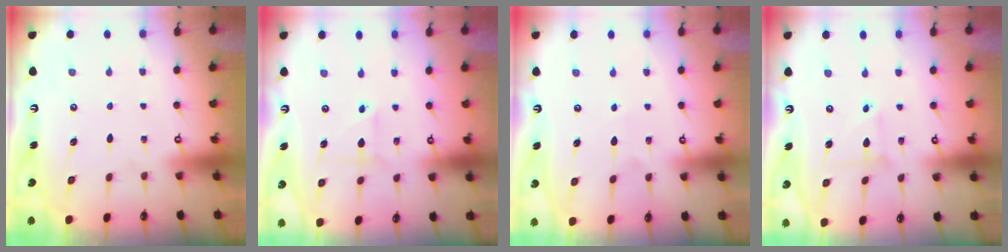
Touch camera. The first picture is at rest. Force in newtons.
{"total": 2.2, "press": 2.1, "slide": 0.6}
{"total": 3.7, "press": 3.7, "slide": 0.4}
{"total": 2.8, "press": 2.8, "slide": 0.2}